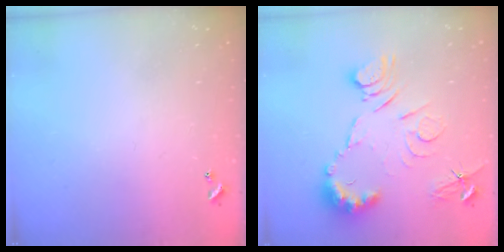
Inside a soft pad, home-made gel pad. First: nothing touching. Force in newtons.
{"total": 11.6, "press": 11.6, "slide": 0.5}